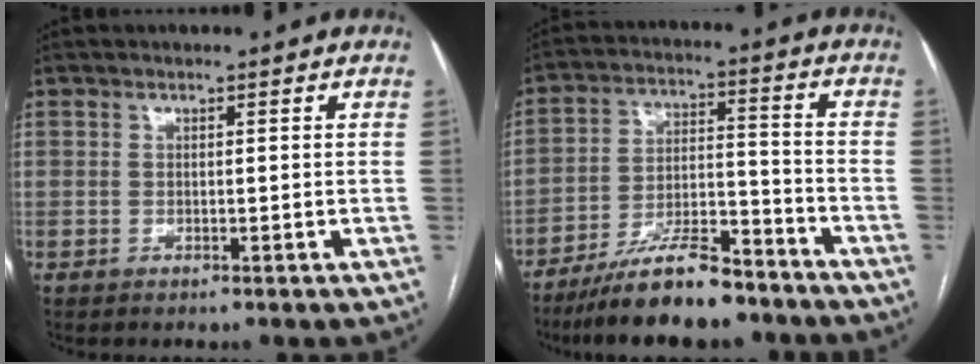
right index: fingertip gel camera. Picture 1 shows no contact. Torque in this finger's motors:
{"motor_torque": [0.66, -0.56, 0.14, 0.01]}